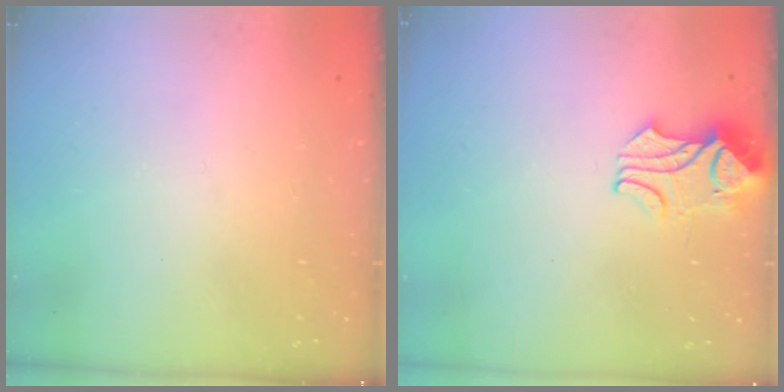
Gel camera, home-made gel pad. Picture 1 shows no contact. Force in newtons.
{"total": 2.2, "press": 2.1, "slide": 0.8}